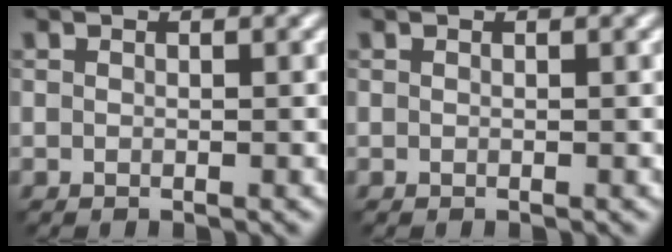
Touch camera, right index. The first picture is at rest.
{"total": 0.0}